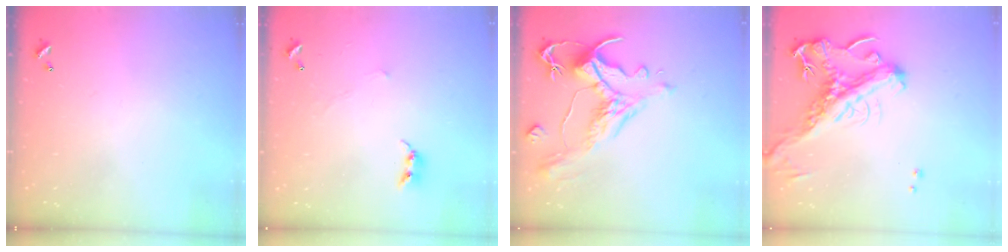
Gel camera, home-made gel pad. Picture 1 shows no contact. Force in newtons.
{"total": 2.4, "press": 2.3, "slide": 0.4}
{"total": 1.6, "press": 0.3, "slide": 1.5}
{"total": 4.1, "press": 3.9, "slide": 1.3}